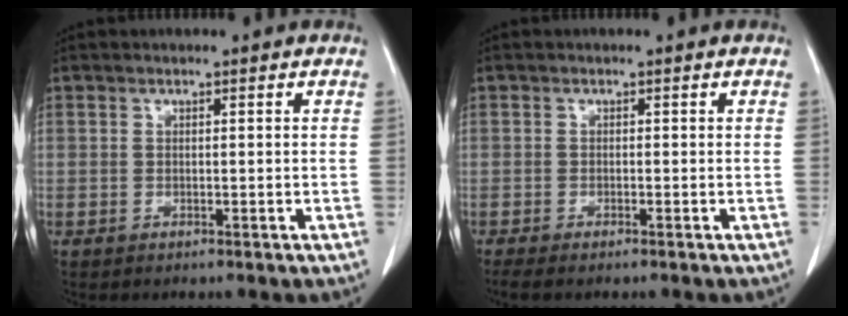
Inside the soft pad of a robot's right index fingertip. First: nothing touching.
{"total": 0.9, "force": [-0.6, 0.1, 0.6], "torque": [-0.014, -0.004, -0.013]}